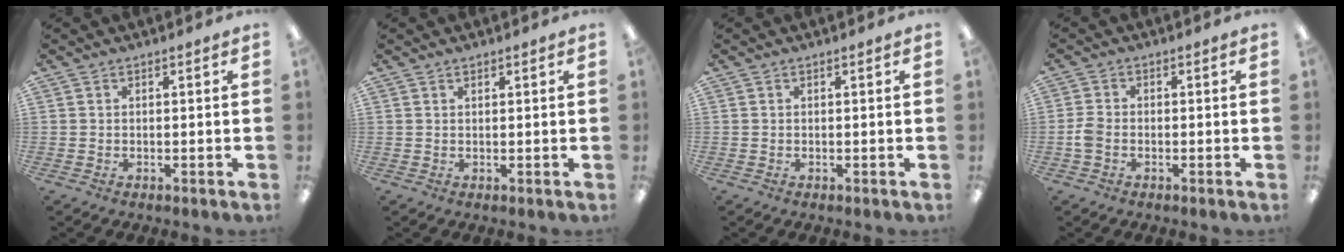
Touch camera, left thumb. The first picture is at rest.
{"total": 0.7, "force": [0.5, 0.3, 0.3], "torque": [-0.007, 0.001, 0.010]}
{"total": 0.0}
{"total": 3.3, "force": [-1.1, 2.3, 2.2], "torque": [-0.042, 0.005, -0.020]}